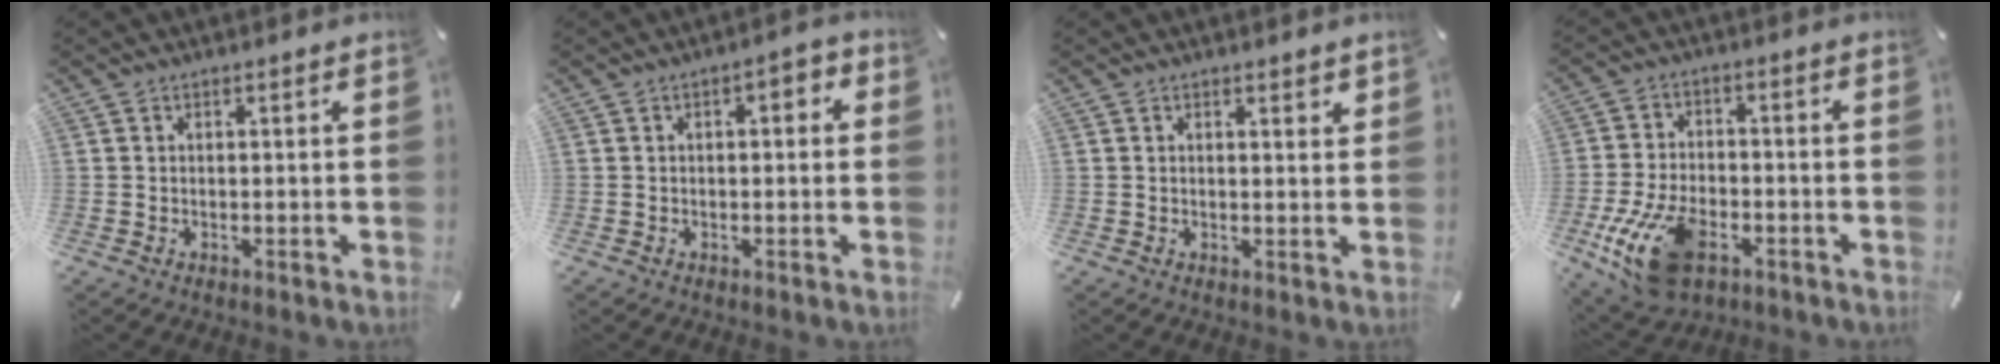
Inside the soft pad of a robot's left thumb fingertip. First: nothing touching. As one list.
[{"total": 2.7, "force": [-0.4, 1.3, 2.3], "torque": [-0.036, 0.007, -0.010]}, {"total": 1.2, "force": [1.0, 0.3, 0.6], "torque": [-0.004, -0.004, 0.016]}, {"total": 15.2, "force": [-6.4, 8.7, 10.7], "torque": [-0.212, 0.017, -0.107]}]